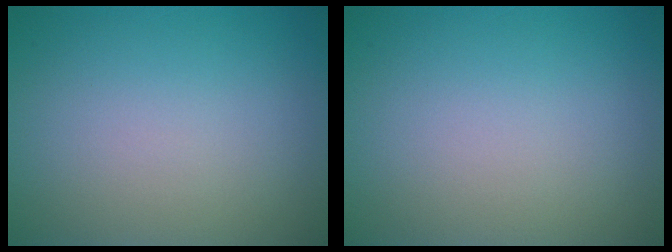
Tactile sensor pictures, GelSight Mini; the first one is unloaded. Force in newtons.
{"total": 0.0}